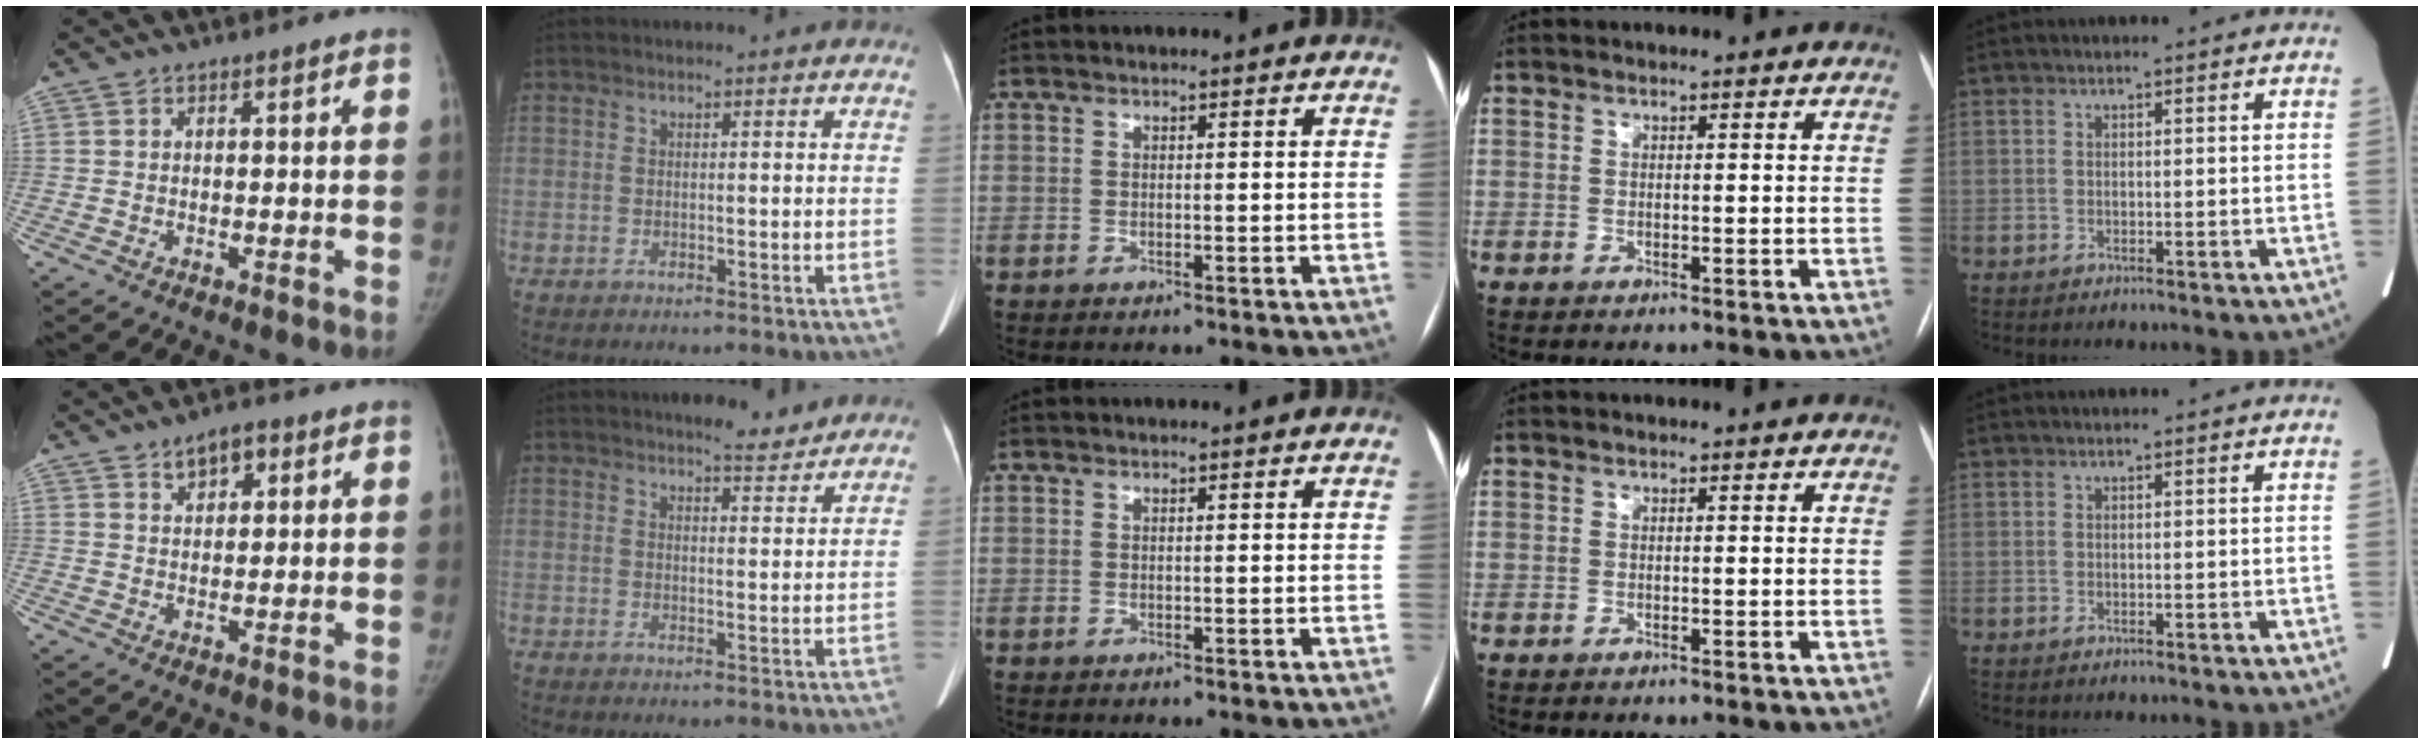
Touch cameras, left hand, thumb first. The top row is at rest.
{"thumb": {"total": 4.3, "force": [2.4, 2.4, 2.6], "torque": [-0.020, -0.008, 0.037]}, "index": {"total": 3.9, "force": [3.6, 0.7, 1.2], "torque": [-0.020, -0.004, 0.047]}}